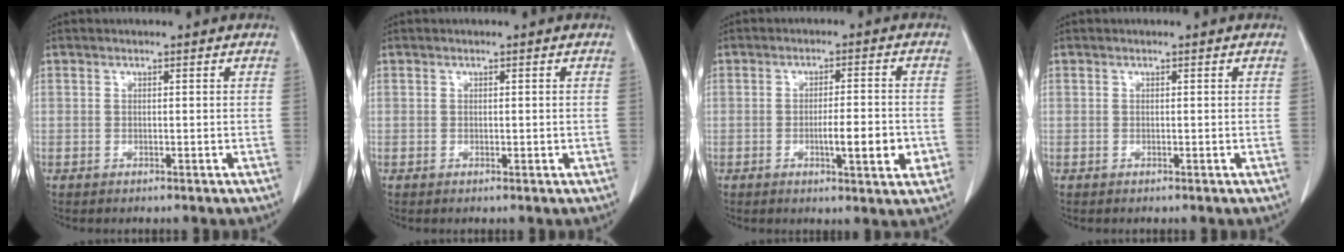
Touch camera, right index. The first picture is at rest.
{"total": 0.7, "force": [0.0, 0.3, 0.6], "torque": [-0.011, -0.001, 0.002]}
{"total": 7.2, "force": [-1.8, 1.2, 6.8], "torque": [-0.100, -0.004, -0.024]}
{"total": 0.0}